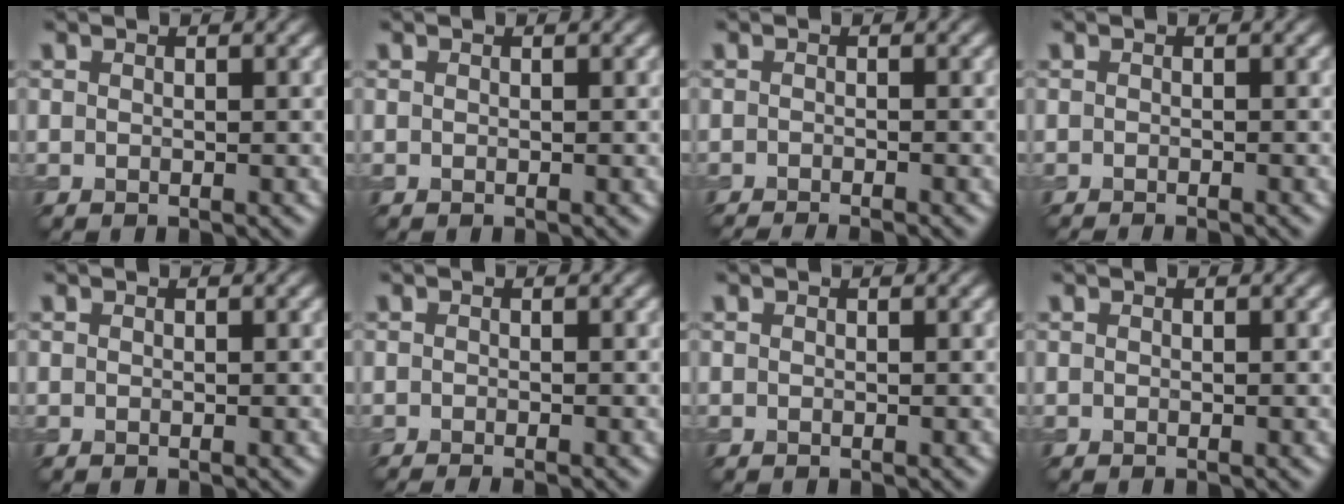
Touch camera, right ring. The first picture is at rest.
{"total": 0.0}
{"total": 2.2, "force": [-1.8, 0.3, 1.1], "torque": [-0.013, -0.005, -0.033]}
{"total": 1.3, "force": [-1.2, 0.2, 0.6], "torque": [0.002, -0.004, -0.018]}
{"total": 0.0}
{"total": 1.5, "force": [-1.0, 0.4, 1.1], "torque": [-0.007, -0.007, -0.017]}
{"total": 0.0}
{"total": 0.0}